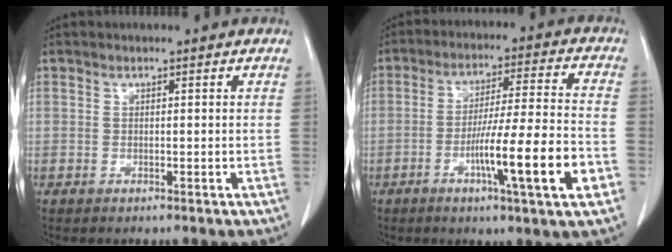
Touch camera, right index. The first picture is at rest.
{"total": 13.9, "force": [-5.0, -0.2, 13.0], "torque": [-0.214, -0.009, -0.082]}